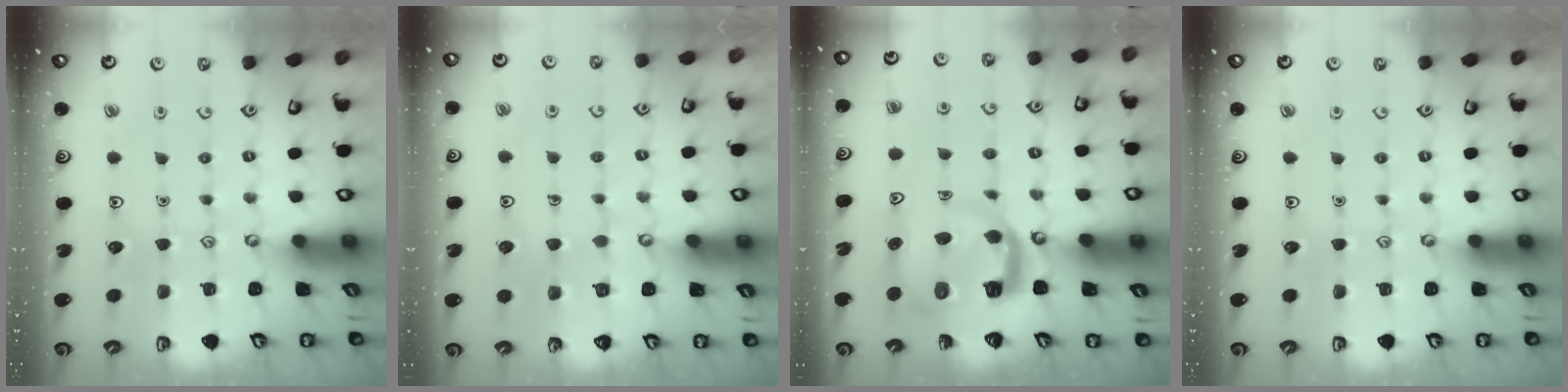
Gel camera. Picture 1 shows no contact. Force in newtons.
{"total": 4.8, "press": 4.8, "slide": 0.3}
{"total": 6.6, "press": 6.5, "slide": 0.9}
{"total": 0.0}